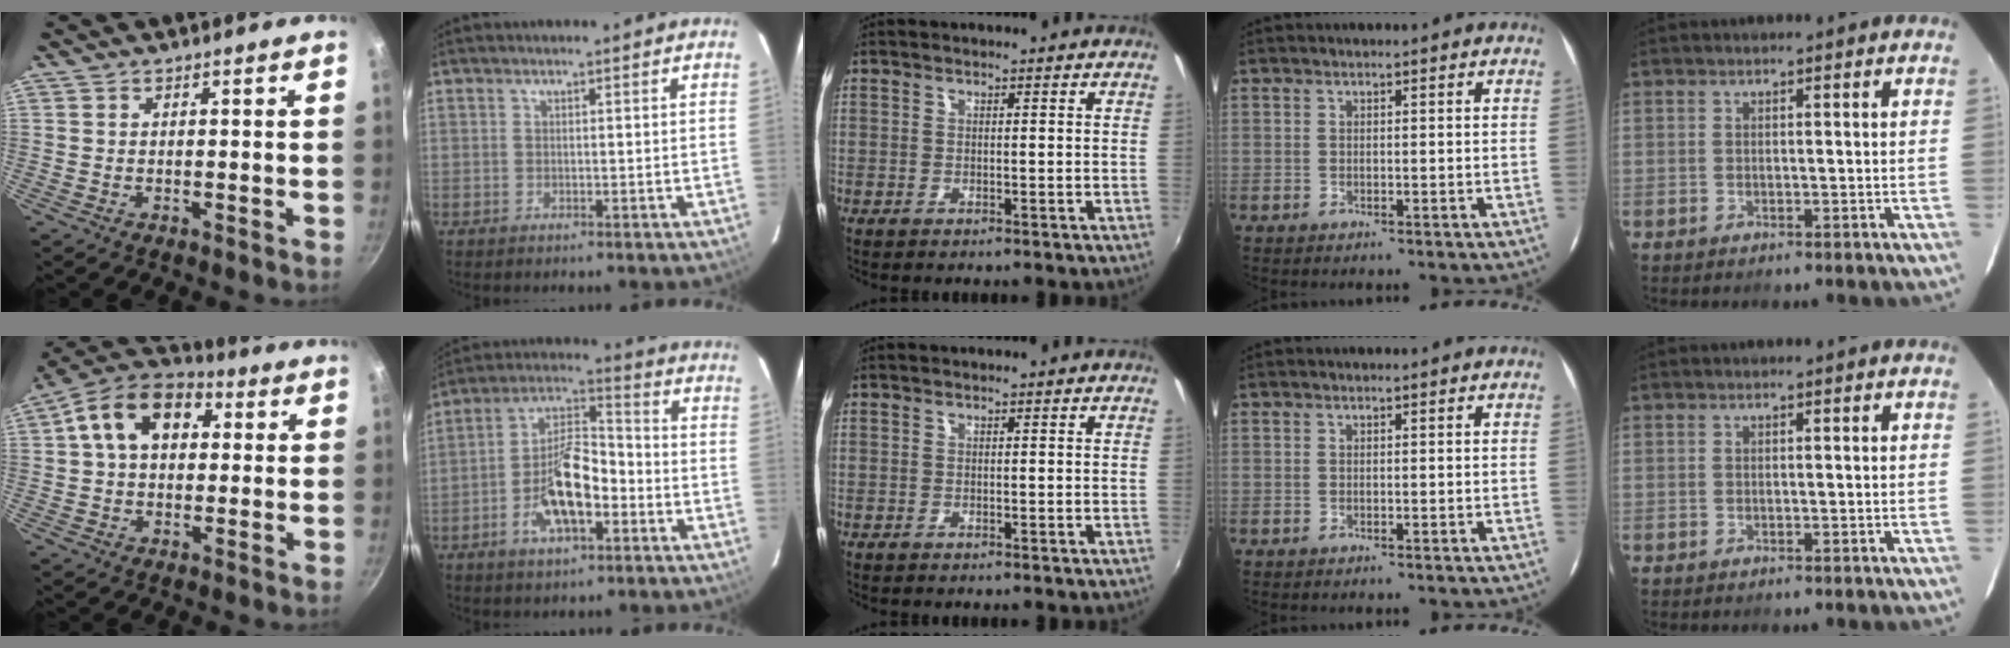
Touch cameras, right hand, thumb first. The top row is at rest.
{"thumb": {"total": 13.6, "force": [2.9, 9.4, 9.4], "torque": [-0.125, 0.027, 0.028]}, "index": {"total": 12.3, "force": [-5.0, 5.2, 10.0], "torque": [-0.197, 0.015, -0.086]}}